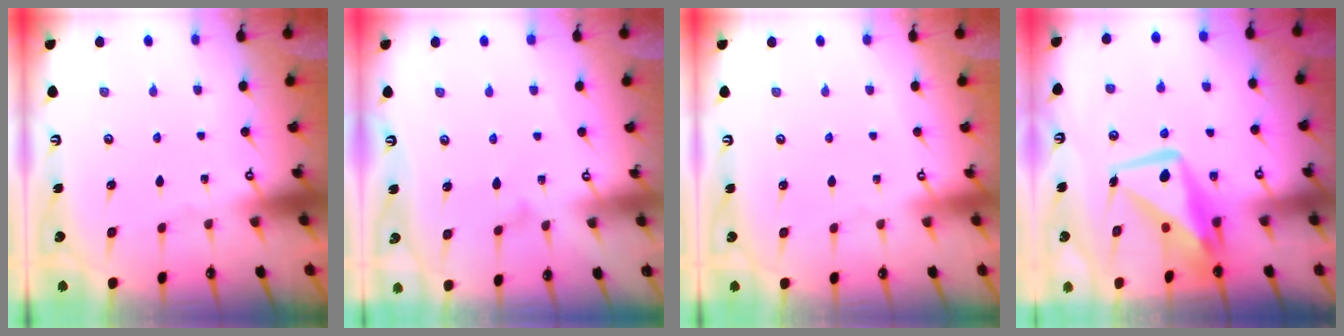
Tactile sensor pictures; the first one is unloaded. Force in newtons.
{"total": 7.6, "press": 7.6, "slide": 0.5}
{"total": 4.0, "press": 4.0, "slide": 0.1}
{"total": 11.8, "press": 11.7, "slide": 0.9}